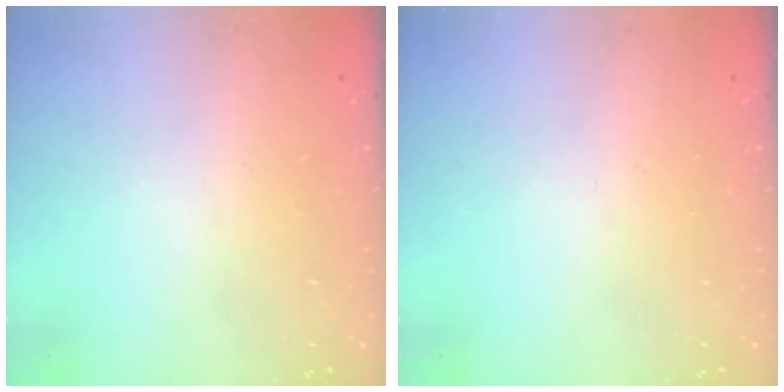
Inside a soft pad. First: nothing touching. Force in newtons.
{"total": 0.0}